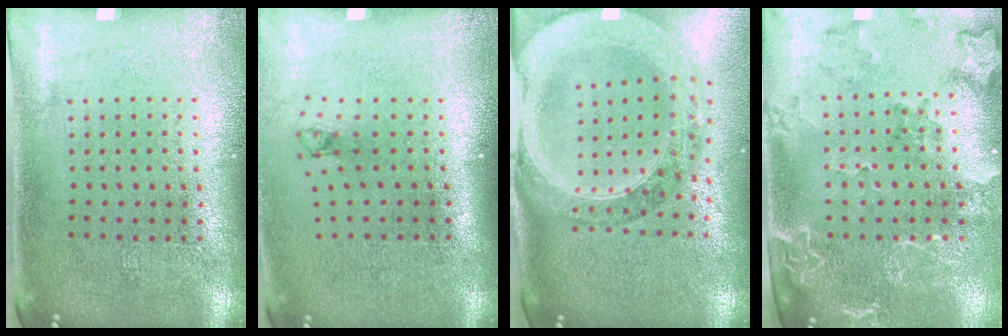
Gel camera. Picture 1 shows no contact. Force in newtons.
{"total": 0.7, "press": 0.3, "slide": 0.6}
{"total": 2.2, "press": 2.0, "slide": 0.9}
{"total": 2.0, "press": 1.9, "slide": 0.7}